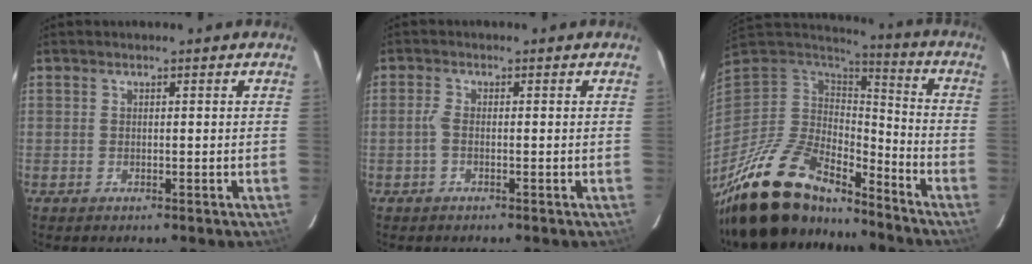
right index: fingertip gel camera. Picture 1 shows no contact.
{"total": 1.6, "force": [-0.4, 0.5, 1.5], "torque": [-0.033, 0.002, -0.011]}
{"total": 23.2, "force": [-18.4, 8.3, 11.5], "torque": [-0.233, -0.024, -0.322]}